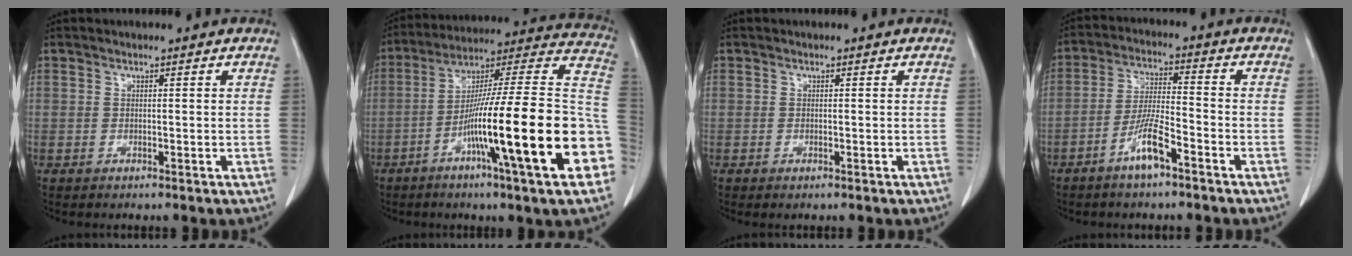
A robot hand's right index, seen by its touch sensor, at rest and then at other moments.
{"total": 27.1, "force": [-8.5, 0.9, 25.7], "torque": [-0.310, -0.005, -0.146]}
{"total": 0.6, "force": [-0.4, 0.1, 0.5], "torque": [-0.010, -0.002, -0.002]}
{"total": 6.8, "force": [-4.2, 0.8, 5.3], "torque": [-0.111, 0.000, -0.077]}